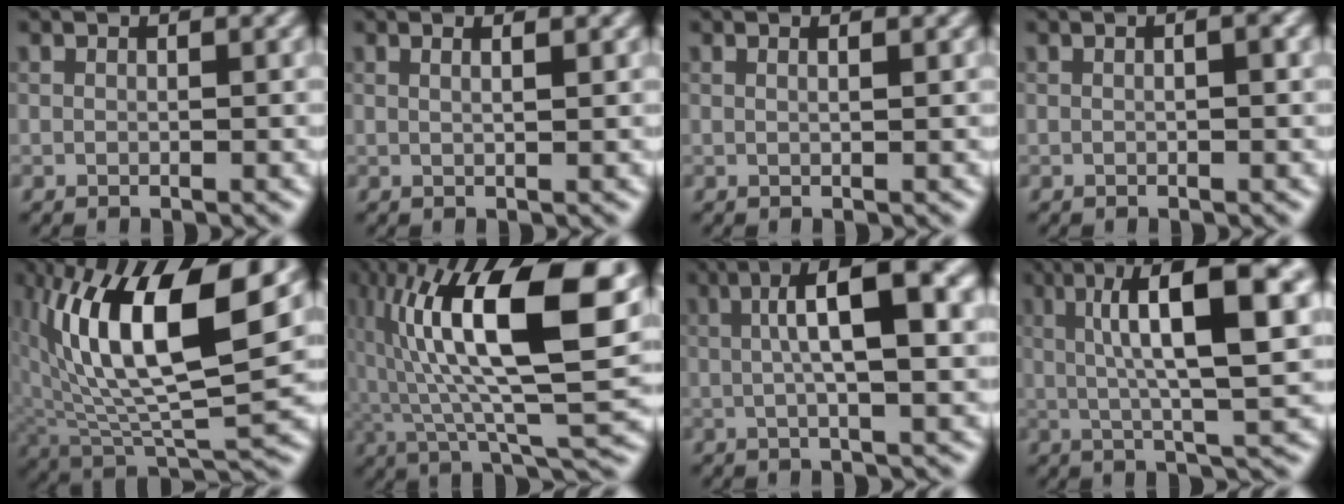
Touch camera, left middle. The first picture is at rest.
{"total": 1.7, "force": [0.8, 0.7, 1.3], "torque": [0.001, 0.016, -0.006]}
{"total": 1.4, "force": [0.7, 0.7, 1.0], "torque": [0.002, 0.013, -0.009]}
{"total": 1.7, "force": [0.0, 0.4, 1.6], "torque": [-0.011, 0.004, -0.005]}
{"total": 11.9, "force": [2.6, 4.5, 10.7], "torque": [-0.197, 0.006, 0.062]}
{"total": 14.6, "force": [3.2, 4.6, 13.5], "torque": [-0.234, 0.008, 0.061]}
{"total": 8.4, "force": [1.3, 2.2, 8.0], "torque": [-0.126, 0.016, 0.028]}
{"total": 9.8, "force": [2.2, 1.7, 9.4], "torque": [-0.150, 0.017, 0.047]}